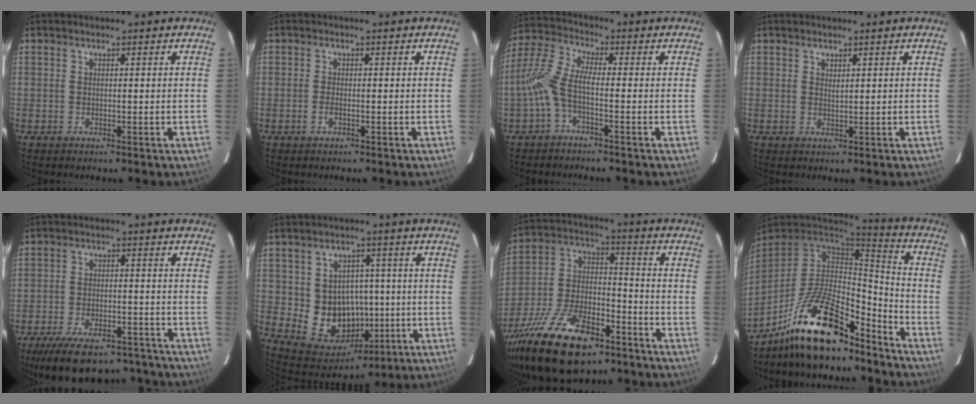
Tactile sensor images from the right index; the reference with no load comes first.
{"total": 1.3, "force": [-0.6, 0.4, 1.0], "torque": [-0.022, -0.001, -0.012]}
{"total": 7.0, "force": [-2.2, 1.7, 6.4], "torque": [-0.157, 0.013, -0.050]}
{"total": 1.0, "force": [0.7, 0.3, 0.6], "torque": [-0.010, 0.001, 0.014]}
{"total": 19.1, "force": [-15.4, 7.5, 8.4], "torque": [-0.177, -0.002, -0.211]}
{"total": 12.7, "force": [-1.2, 11.4, 5.5], "torque": [-0.111, 0.012, 0.006]}
{"total": 23.6, "force": [-14.8, 10.4, 15.2], "torque": [-0.309, -0.019, -0.251]}
{"total": 20.8, "force": [-14.7, 7.1, 12.9], "torque": [-0.254, -0.003, -0.254]}